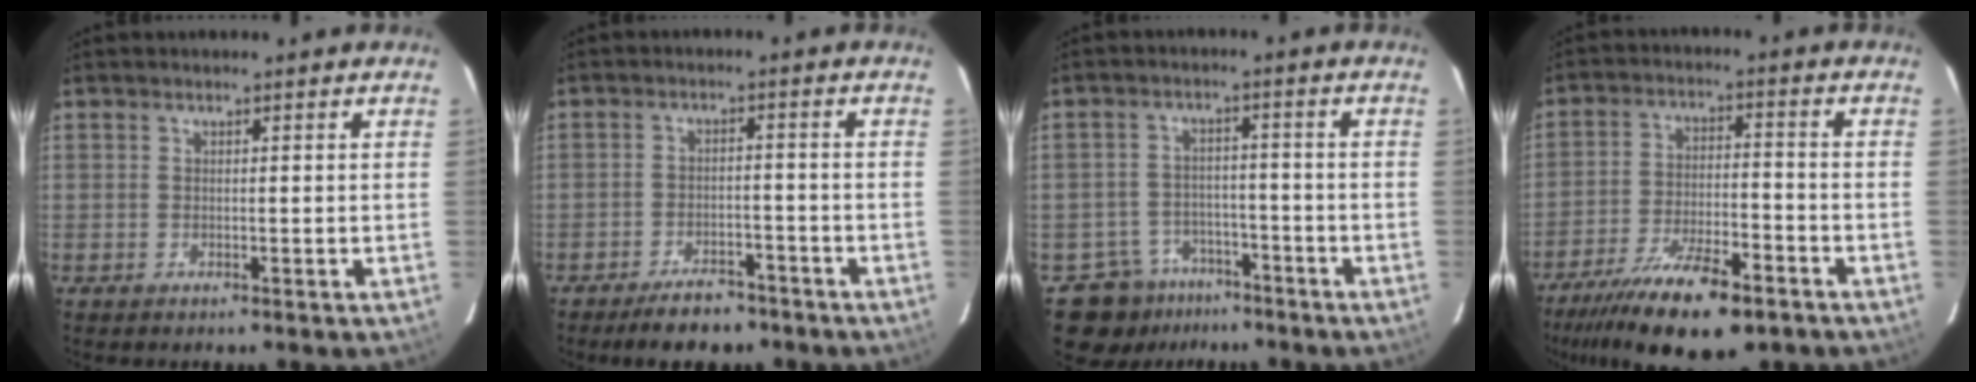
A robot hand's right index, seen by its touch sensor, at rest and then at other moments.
{"total": 6.2, "force": [-4.9, 2.5, 2.7], "torque": [-0.048, 0.000, -0.077]}
{"total": 8.5, "force": [-5.9, 6.2, 0.3], "torque": [-0.008, 0.027, -0.085]}
{"total": 13.8, "force": [-9.6, 3.2, 9.3], "torque": [-0.168, -0.024, -0.167]}